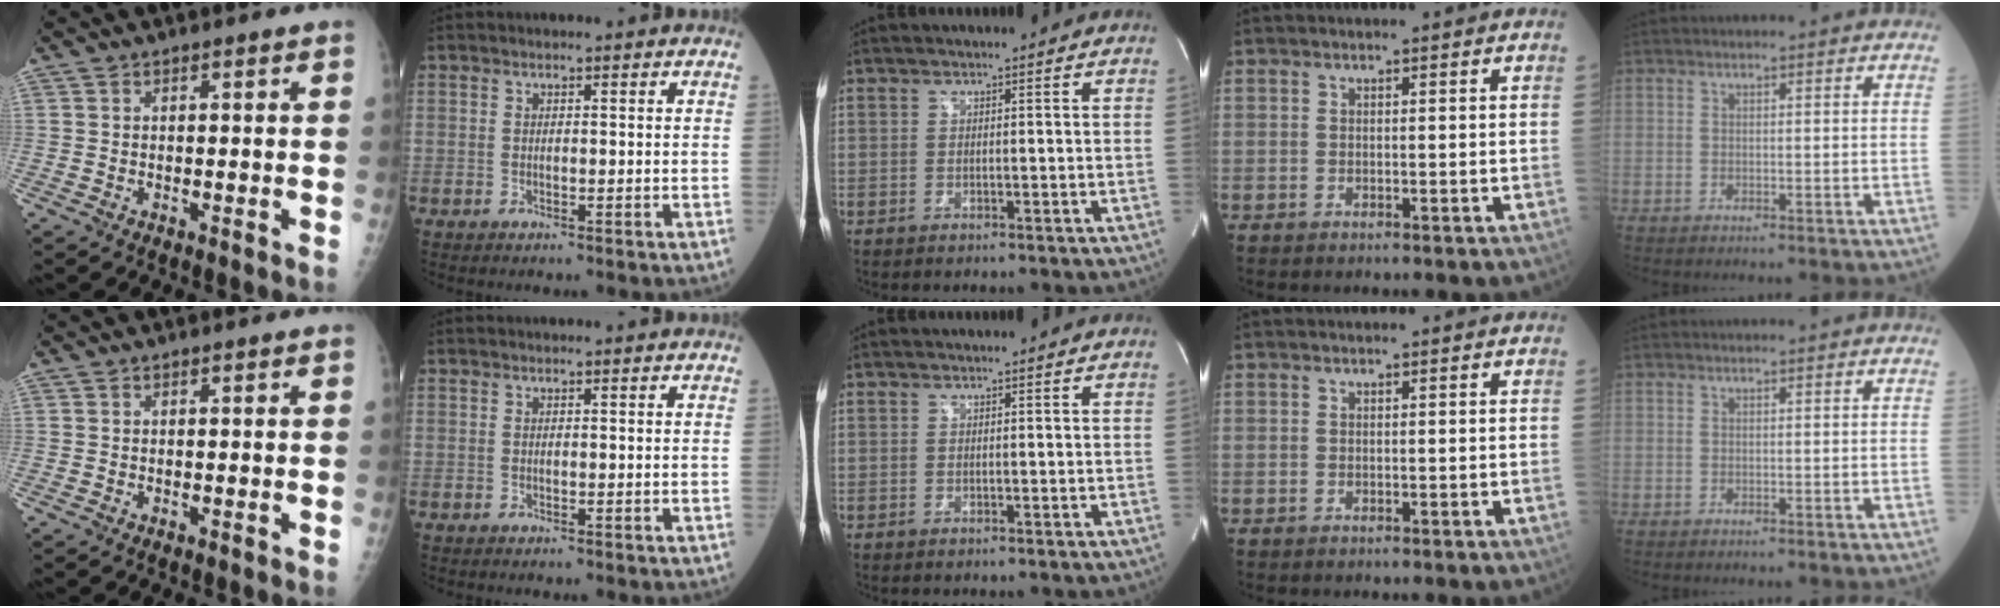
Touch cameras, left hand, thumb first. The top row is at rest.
{}